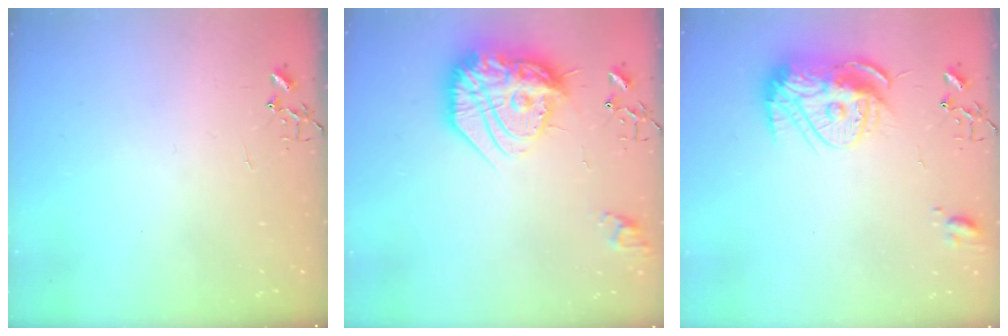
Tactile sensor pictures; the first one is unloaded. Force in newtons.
{"total": 28.2, "press": 28.0, "slide": 2.8}
{"total": 14.3, "press": 14.2, "slide": 1.2}